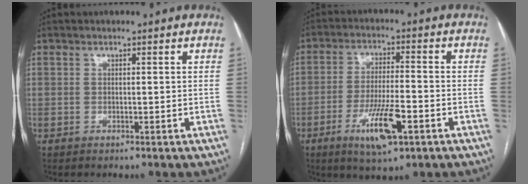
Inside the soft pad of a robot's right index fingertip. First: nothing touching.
{"total": 9.5, "force": [-4.4, 2.0, 8.2], "torque": [-0.156, -0.012, -0.071]}